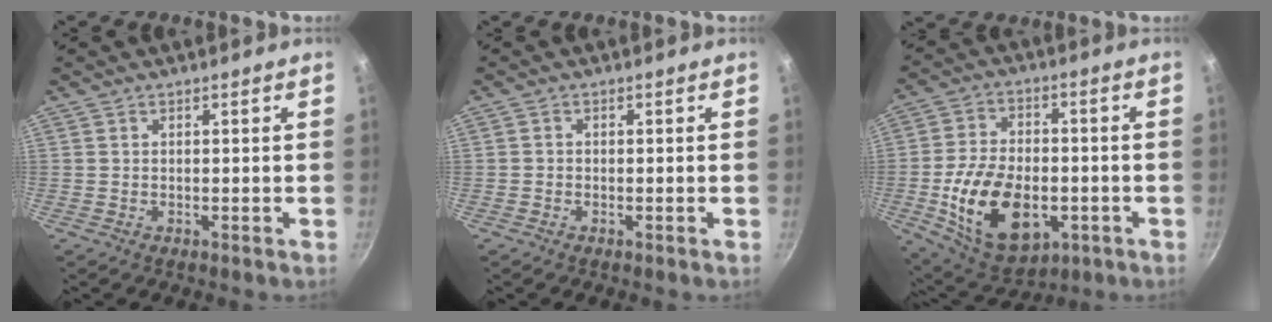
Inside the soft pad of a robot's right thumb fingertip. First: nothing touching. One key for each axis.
{"total": 0.6, "fx": -0.3, "fy": 0.5, "fz": 0.2, "tx": -0.004, "ty": 0.003, "tz": -0.008}
{"total": 18.7, "fx": -4.4, "fy": 11.6, "fz": 14.0, "tx": -0.233, "ty": 0.013, "tz": -0.061}